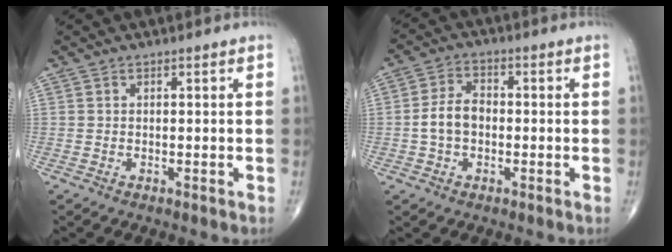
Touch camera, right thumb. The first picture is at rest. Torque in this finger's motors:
{"motor_torque": [0.17, 0.01, 0.80, 0.10, 0.04]}